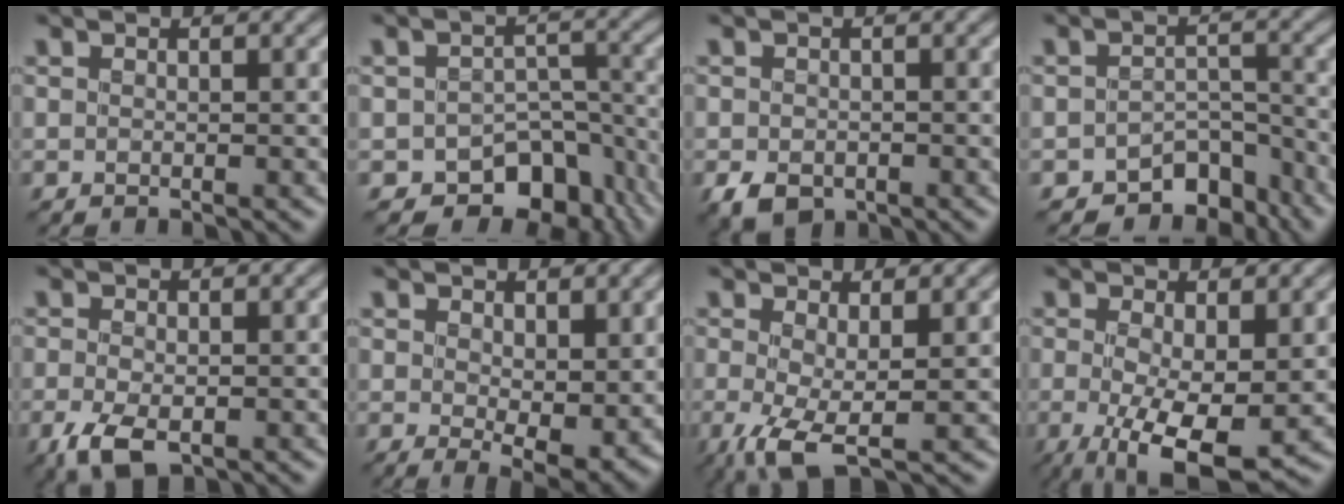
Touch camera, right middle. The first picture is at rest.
{"total": 7.3, "force": [-4.6, 4.4, 3.6], "torque": [-0.031, -0.018, -0.066]}
{"total": 2.7, "force": [-1.2, 2.0, 1.4], "torque": [-0.031, -0.012, -0.022]}
{"total": 5.1, "force": [-4.0, 2.6, 1.9], "torque": [-0.011, -0.007, -0.062]}
{"total": 3.8, "force": [-1.7, 1.9, 2.8], "torque": [-0.069, -0.011, -0.030]}
{"total": 4.6, "force": [1.0, 2.0, 4.1], "torque": [-0.069, -0.014, 0.023]}
{"total": 4.3, "force": [-0.8, 1.2, 4.1], "torque": [-0.088, -0.011, -0.016]}
{"total": 7.6, "force": [-1.5, 2.5, 7.0], "torque": [-0.125, -0.020, -0.023]}